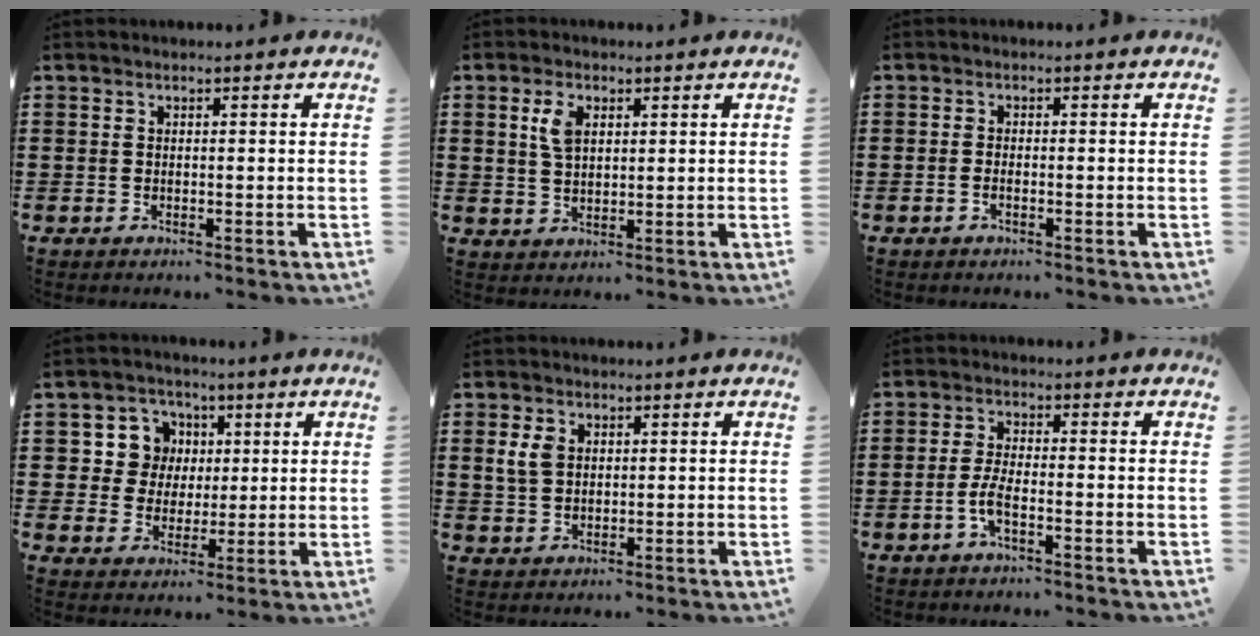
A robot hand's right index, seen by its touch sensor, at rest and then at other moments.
{"total": 3.8, "force": [1.5, 2.1, 2.9], "torque": [-0.065, 0.009, 0.026]}
{"total": 0.8, "force": [-0.5, -0.1, 0.7], "torque": [-0.016, -0.009, -0.007]}
{"total": 7.1, "force": [1.9, 6.7, 1.7], "torque": [-0.061, 0.016, 0.034]}
{"total": 3.5, "force": [1.3, 2.5, 2.2], "torque": [-0.058, 0.006, 0.022]}
{"total": 3.6, "force": [-1.5, 0.6, 3.2], "torque": [-0.079, -0.010, -0.033]}